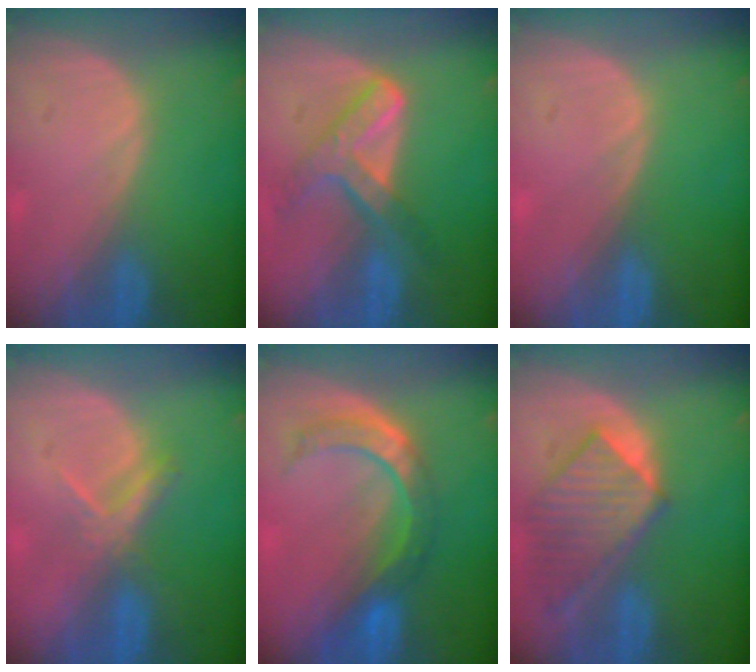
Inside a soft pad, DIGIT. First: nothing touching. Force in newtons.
{"total": 7.2, "press": 6.2, "slide": 3.8}
{"total": 0.0}
{"total": 3.7, "press": 3.6, "slide": 0.9}
{"total": 7.1, "press": 6.8, "slide": 2.0}
{"total": 8.9, "press": 7.9, "slide": 4.1}